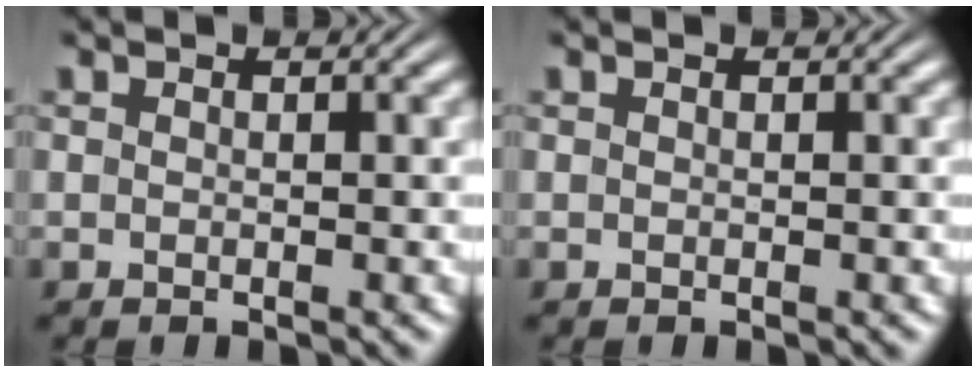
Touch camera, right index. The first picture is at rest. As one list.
[{"total": 0.0}]